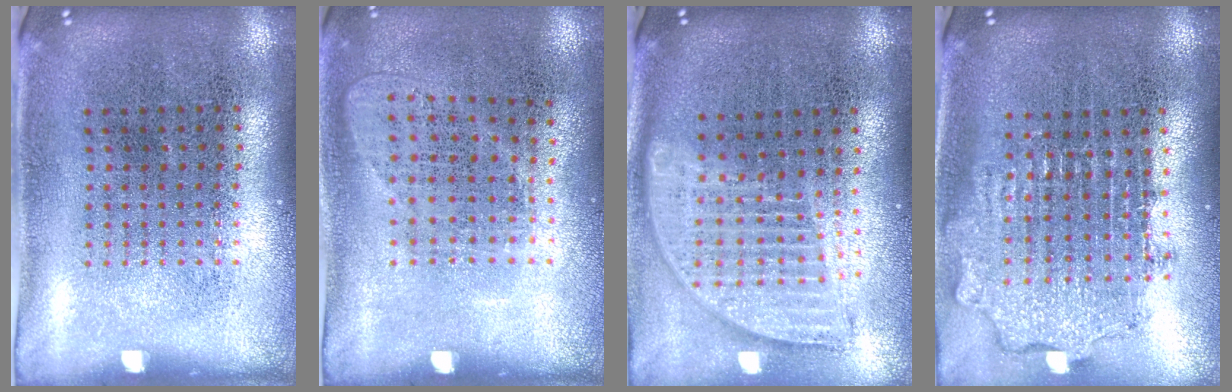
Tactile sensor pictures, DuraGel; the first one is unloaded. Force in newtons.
{"total": 1.0, "press": 0.8, "slide": 0.5}
{"total": 1.8, "press": 1.5, "slide": 1.0}
{"total": 1.9, "press": 1.5, "slide": 1.1}